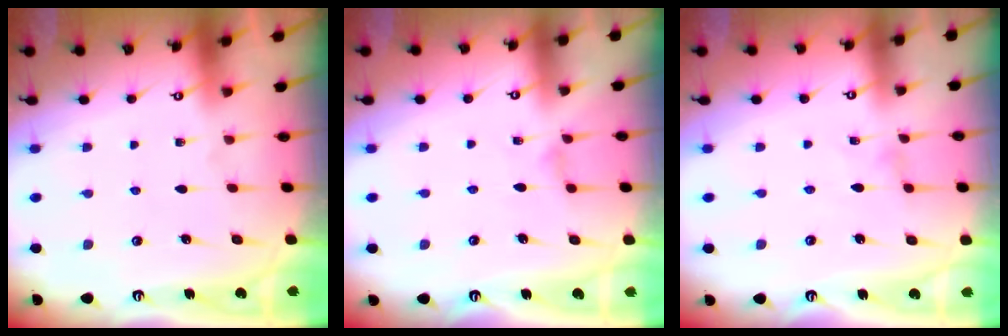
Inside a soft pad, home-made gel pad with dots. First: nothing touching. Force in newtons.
{"total": 0.0}
{"total": 0.0}